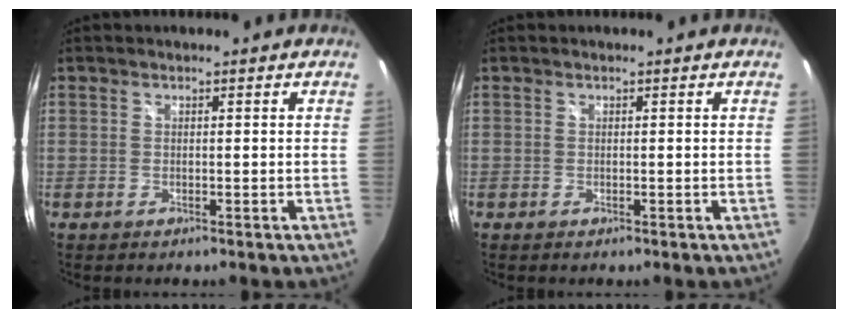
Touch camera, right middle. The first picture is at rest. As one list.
[{"total": 0.0}]